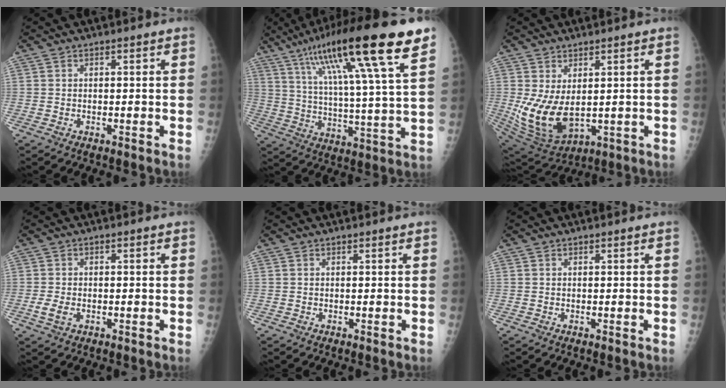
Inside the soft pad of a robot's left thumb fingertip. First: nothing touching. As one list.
[{"total": 24.0, "force": [13.4, 2.9, 19.7], "torque": [-0.322, -0.020, 0.219]}, {"total": 11.6, "force": [0.2, 6.7, 9.5], "torque": [-0.176, -0.018, 0.031]}, {"total": 3.1, "force": [-1.1, 1.9, 2.3], "torque": [-0.051, 0.005, -0.019]}, {"total": 0.0}, {"total": 0.0}]